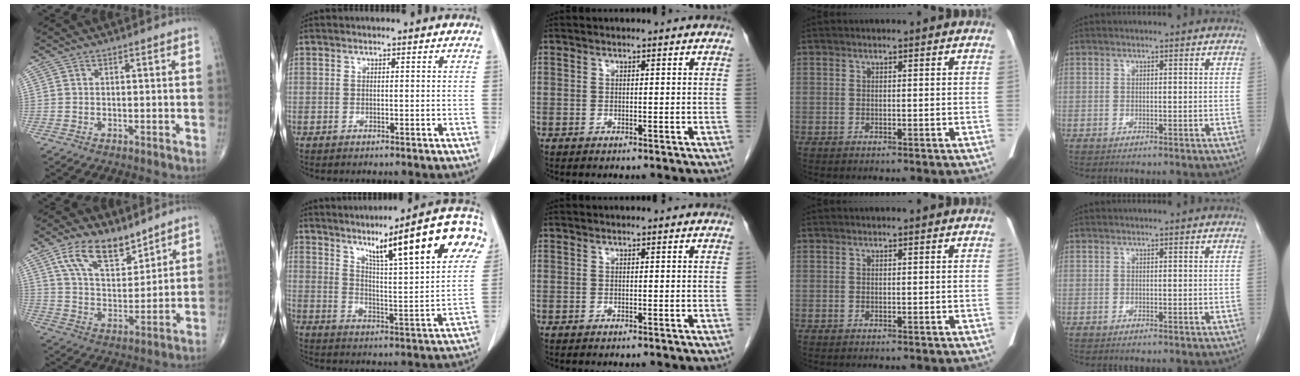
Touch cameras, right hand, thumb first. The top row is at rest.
{"thumb": {"total": 12.6, "force": [8.3, 6.1, 7.3], "torque": [-0.104, -0.050, 0.159]}, "index": {"total": 22.5, "force": [11.7, 2.1, 19.1], "torque": [-0.266, 0.017, 0.158]}}